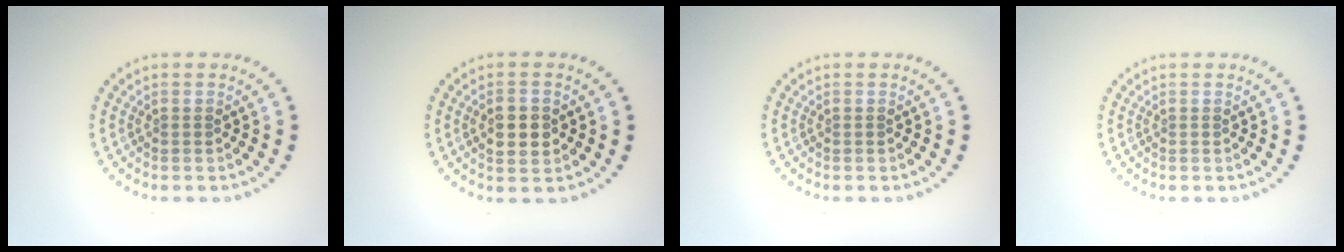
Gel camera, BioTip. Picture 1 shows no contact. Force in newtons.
{"total": 3.0, "press": 3.0, "slide": 0.1}
{"total": 0.0}
{"total": 0.0}